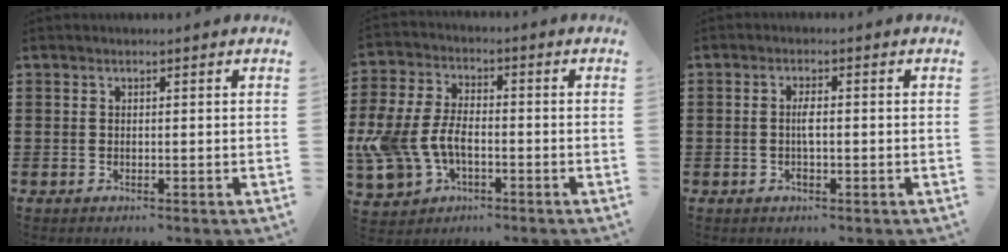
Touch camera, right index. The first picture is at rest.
{"total": 8.6, "force": [-2.8, 5.5, 6.0], "torque": [-0.162, 0.002, -0.060]}
{"total": 2.4, "force": [-0.3, 0.8, 2.2], "torque": [-0.043, 0.003, -0.007]}